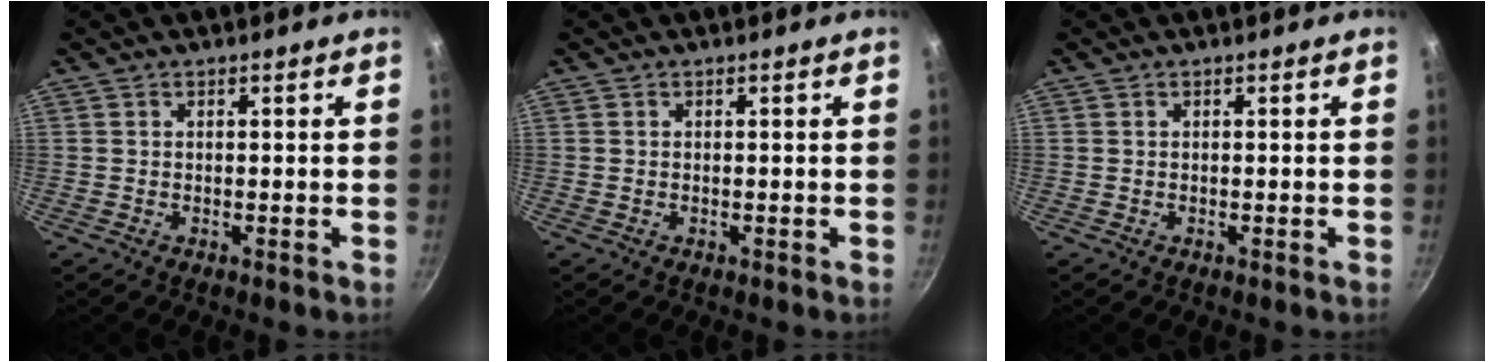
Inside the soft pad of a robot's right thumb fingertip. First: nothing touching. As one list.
[{"total": 0.0}, {"total": 0.0}]